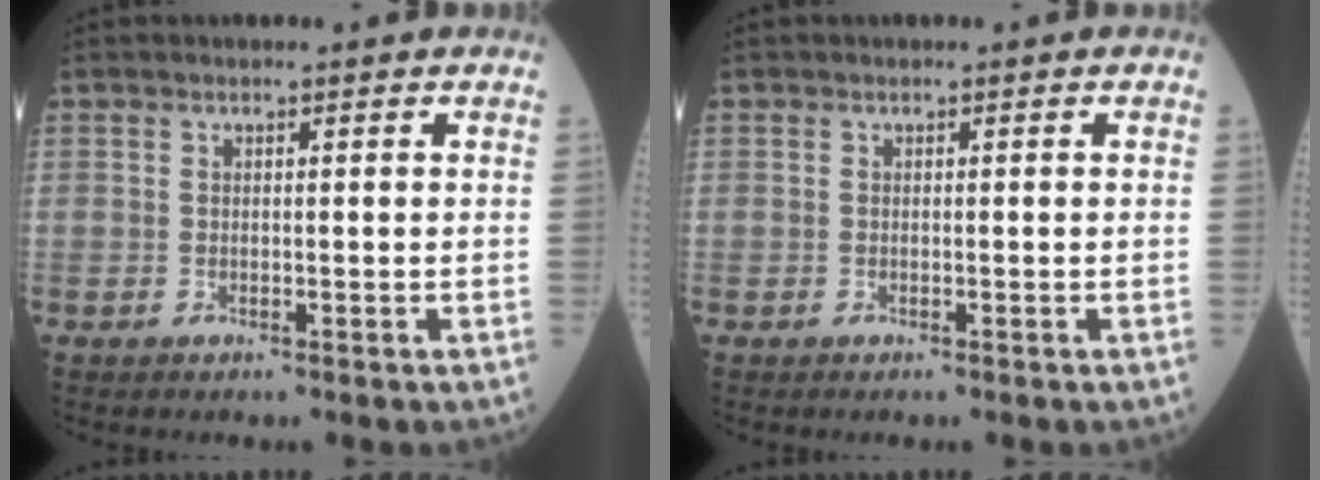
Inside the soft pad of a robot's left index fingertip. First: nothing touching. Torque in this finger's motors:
{"motor_torque": [0.00, 0.00, 0.01, 0.00]}